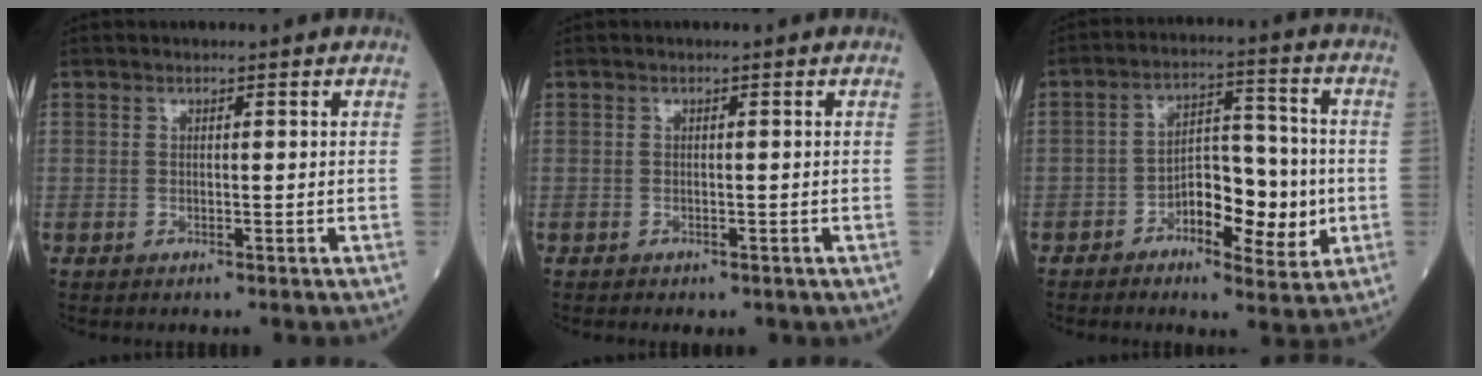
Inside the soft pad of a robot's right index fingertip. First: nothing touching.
{"total": 1.7, "force": [-1.2, 1.0, 0.7], "torque": [-0.014, -0.002, -0.009]}
{"total": 9.8, "force": [-2.7, 4.5, 8.3], "torque": [-0.126, 0.015, -0.046]}